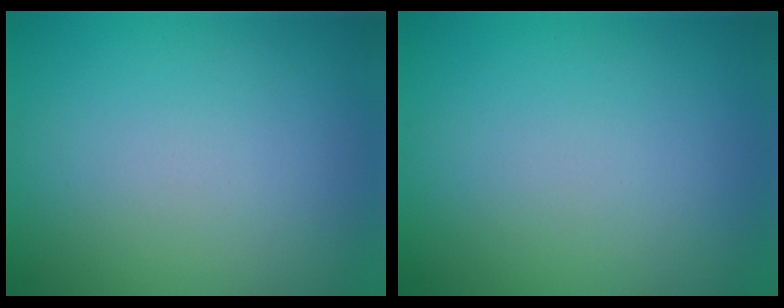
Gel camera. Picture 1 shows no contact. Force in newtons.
{"total": 0.0}